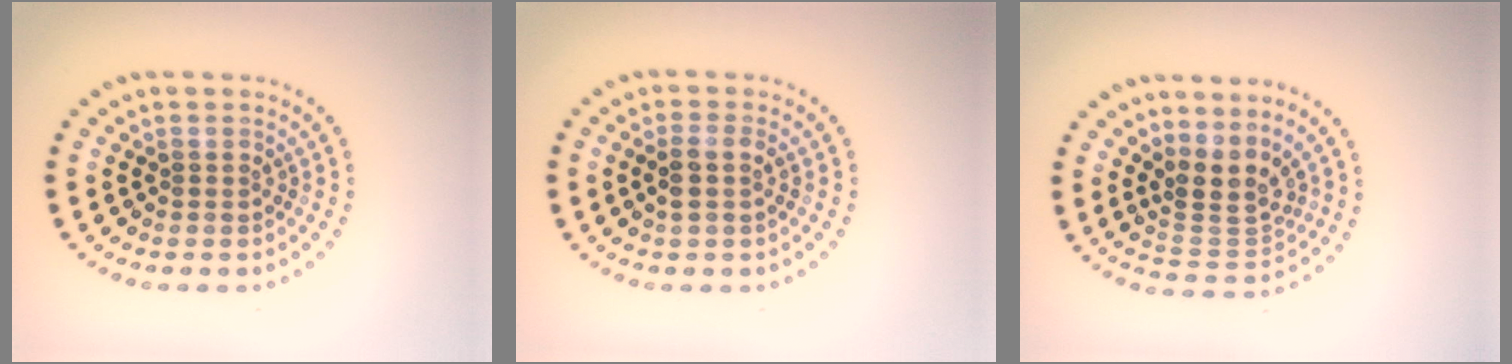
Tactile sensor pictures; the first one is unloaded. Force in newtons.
{"total": 1.9, "press": 1.7, "slide": 0.9}
{"total": 3.3, "press": 2.5, "slide": 2.2}